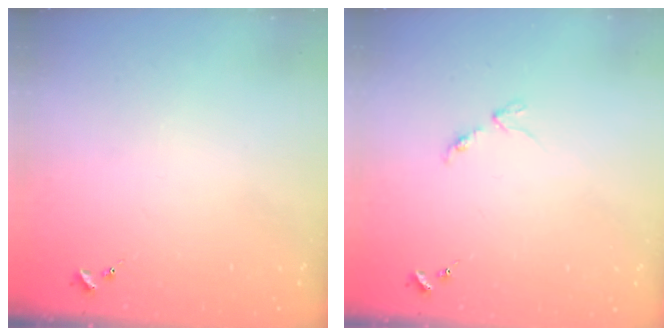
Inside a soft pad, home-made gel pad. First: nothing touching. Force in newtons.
{"total": 3.4, "press": 3.4, "slide": 0.5}